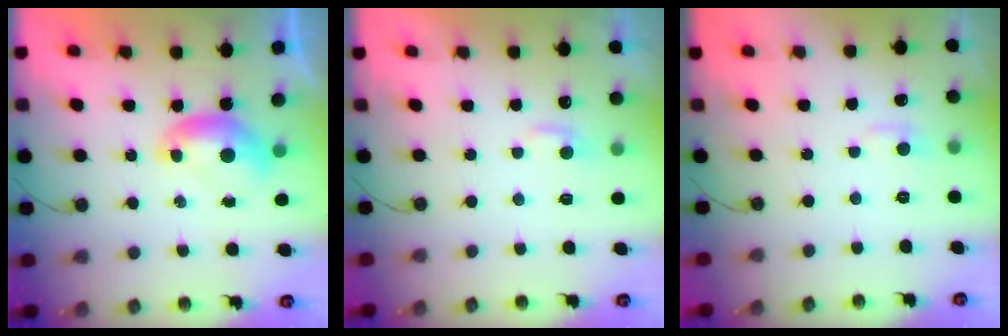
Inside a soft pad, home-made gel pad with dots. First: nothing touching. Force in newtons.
{"total": 1.3, "press": 1.2, "slide": 0.5}
{"total": 1.6, "press": 1.4, "slide": 0.7}